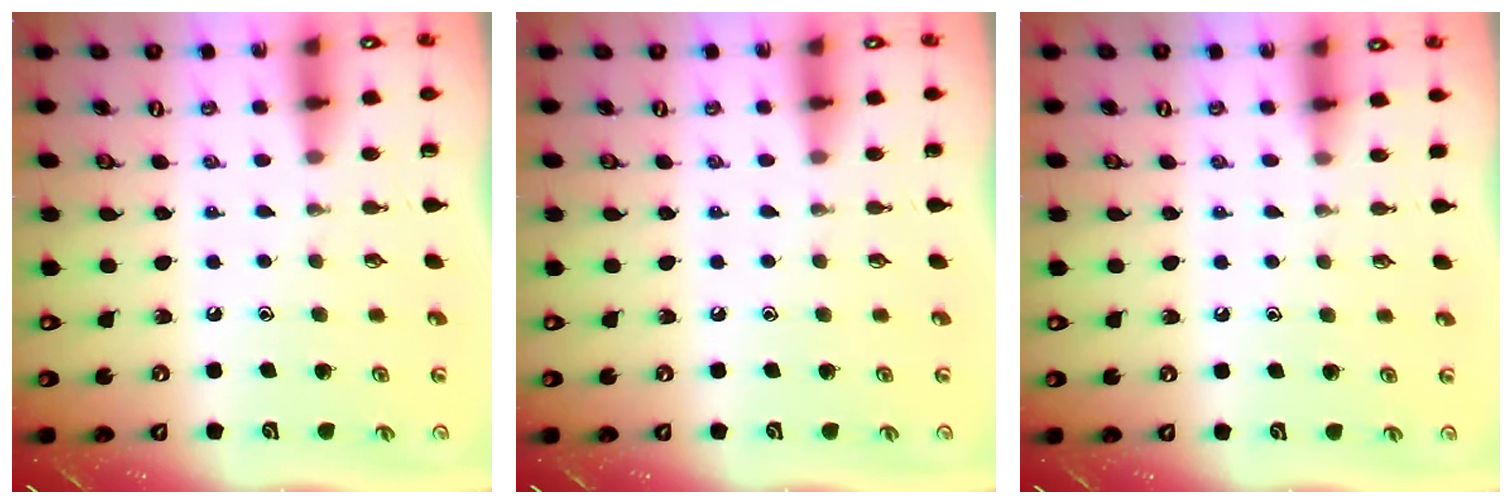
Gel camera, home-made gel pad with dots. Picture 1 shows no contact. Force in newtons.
{"total": 0.0}
{"total": 3.0, "press": 2.9, "slide": 0.5}